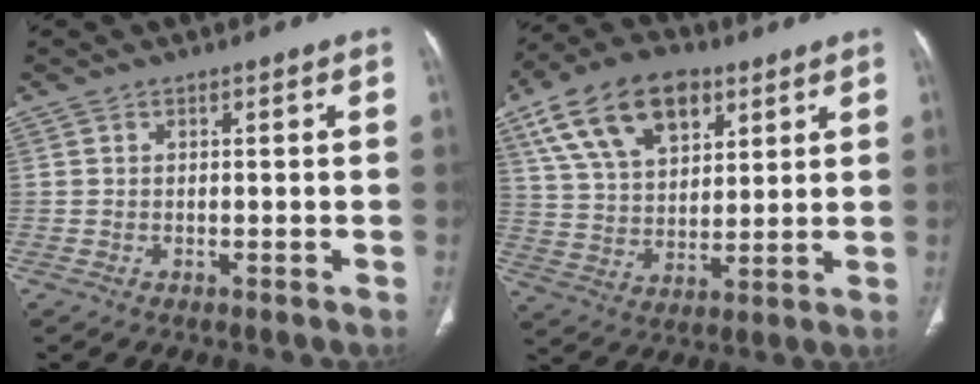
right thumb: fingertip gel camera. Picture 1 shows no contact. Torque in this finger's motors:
{"motor_torque": [-0.35, 3.71, 1.28, 1.49, 0.17]}